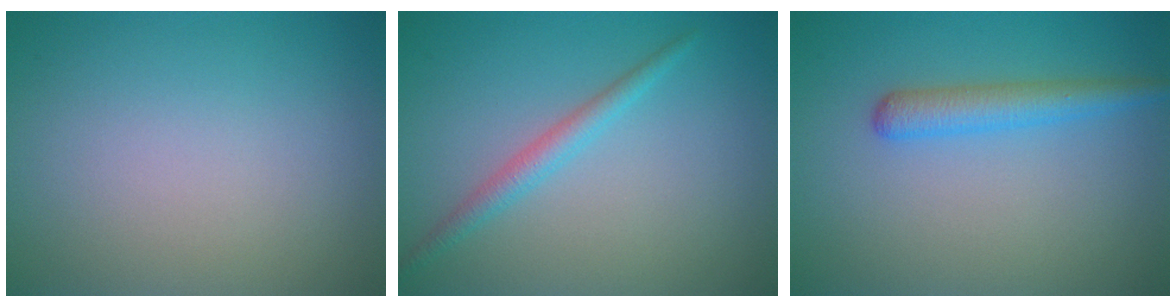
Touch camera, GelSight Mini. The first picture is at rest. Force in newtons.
{"total": 2.0, "press": 2.0, "slide": 0.0}
{"total": 2.8, "press": 2.8, "slide": 0.1}